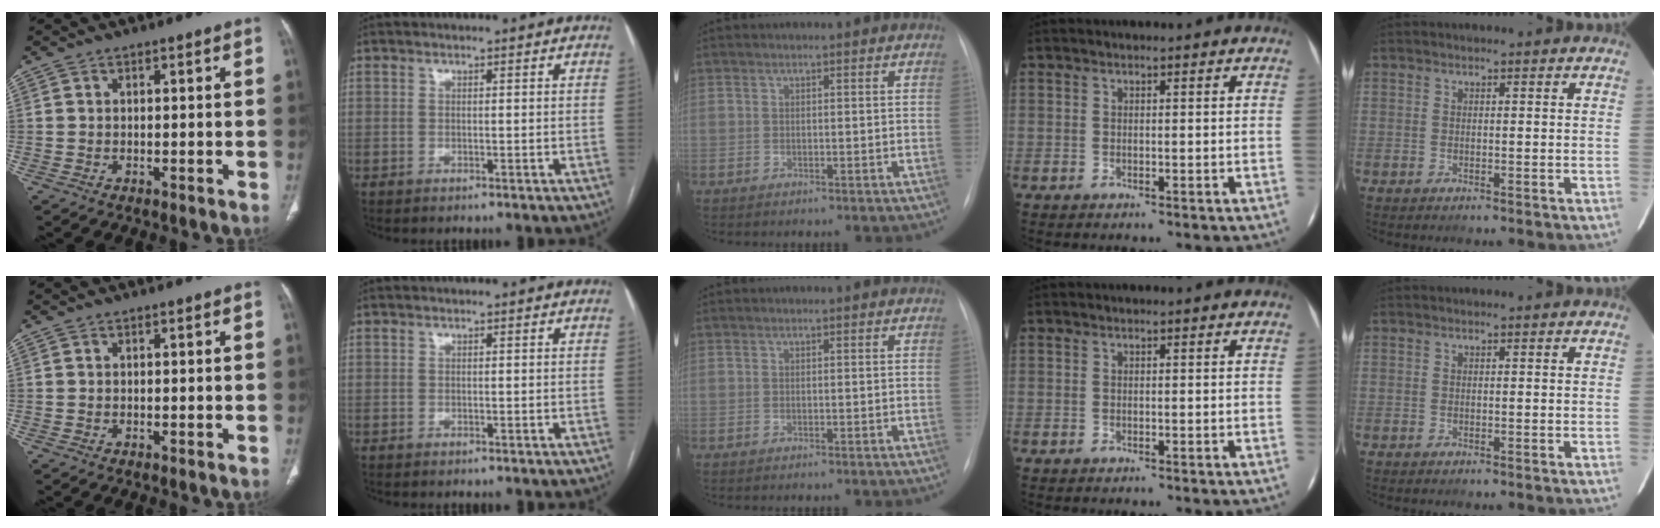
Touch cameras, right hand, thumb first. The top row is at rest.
{}